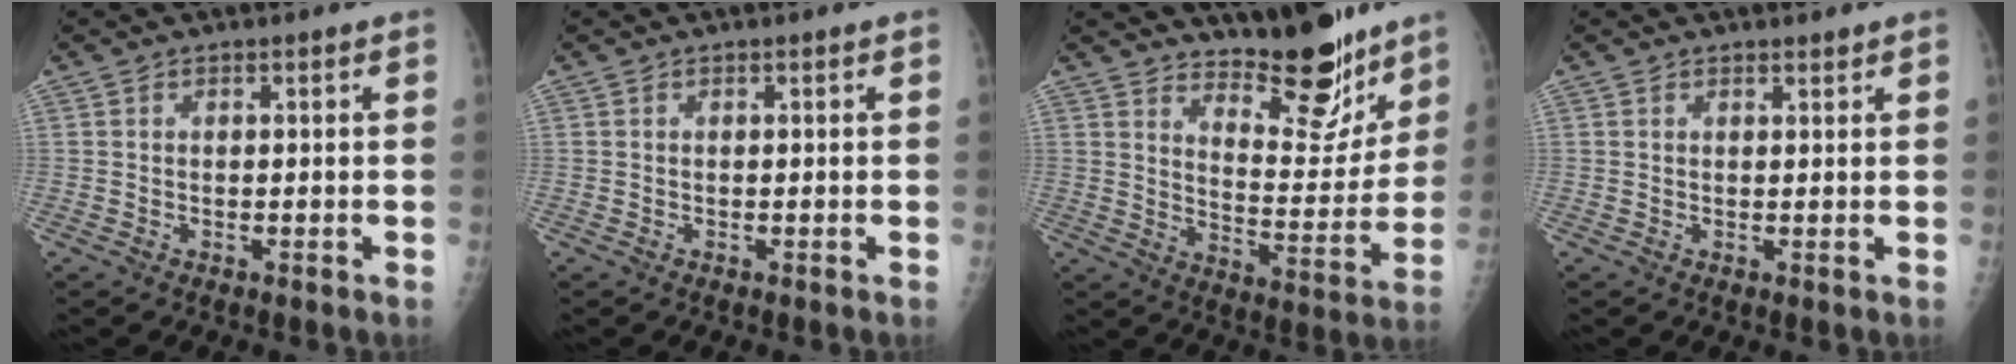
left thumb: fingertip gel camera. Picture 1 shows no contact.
{"total": 0.0}
{"total": 14.6, "force": [11.9, 4.6, 7.0], "torque": [-0.055, -0.104, 0.187]}
{"total": 1.0, "force": [0.9, 0.3, 0.3], "torque": [-0.003, -0.007, 0.014]}